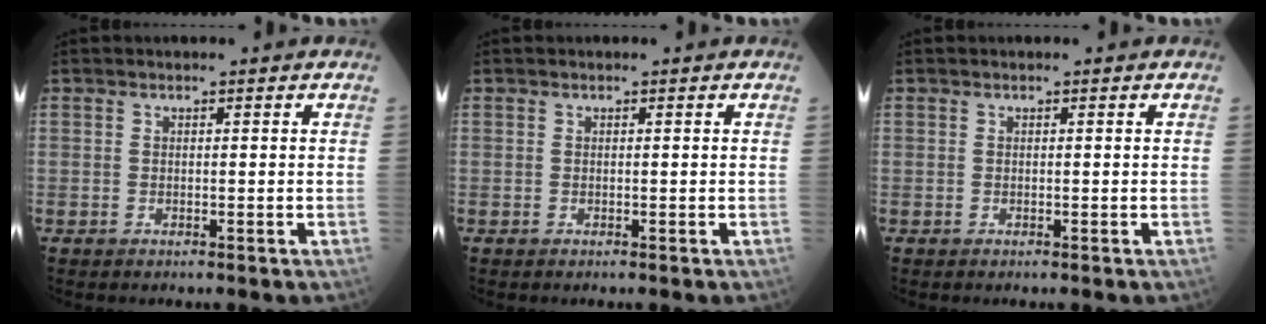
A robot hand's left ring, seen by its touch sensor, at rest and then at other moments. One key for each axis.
{"total": 0.0}
{"total": 0.0}